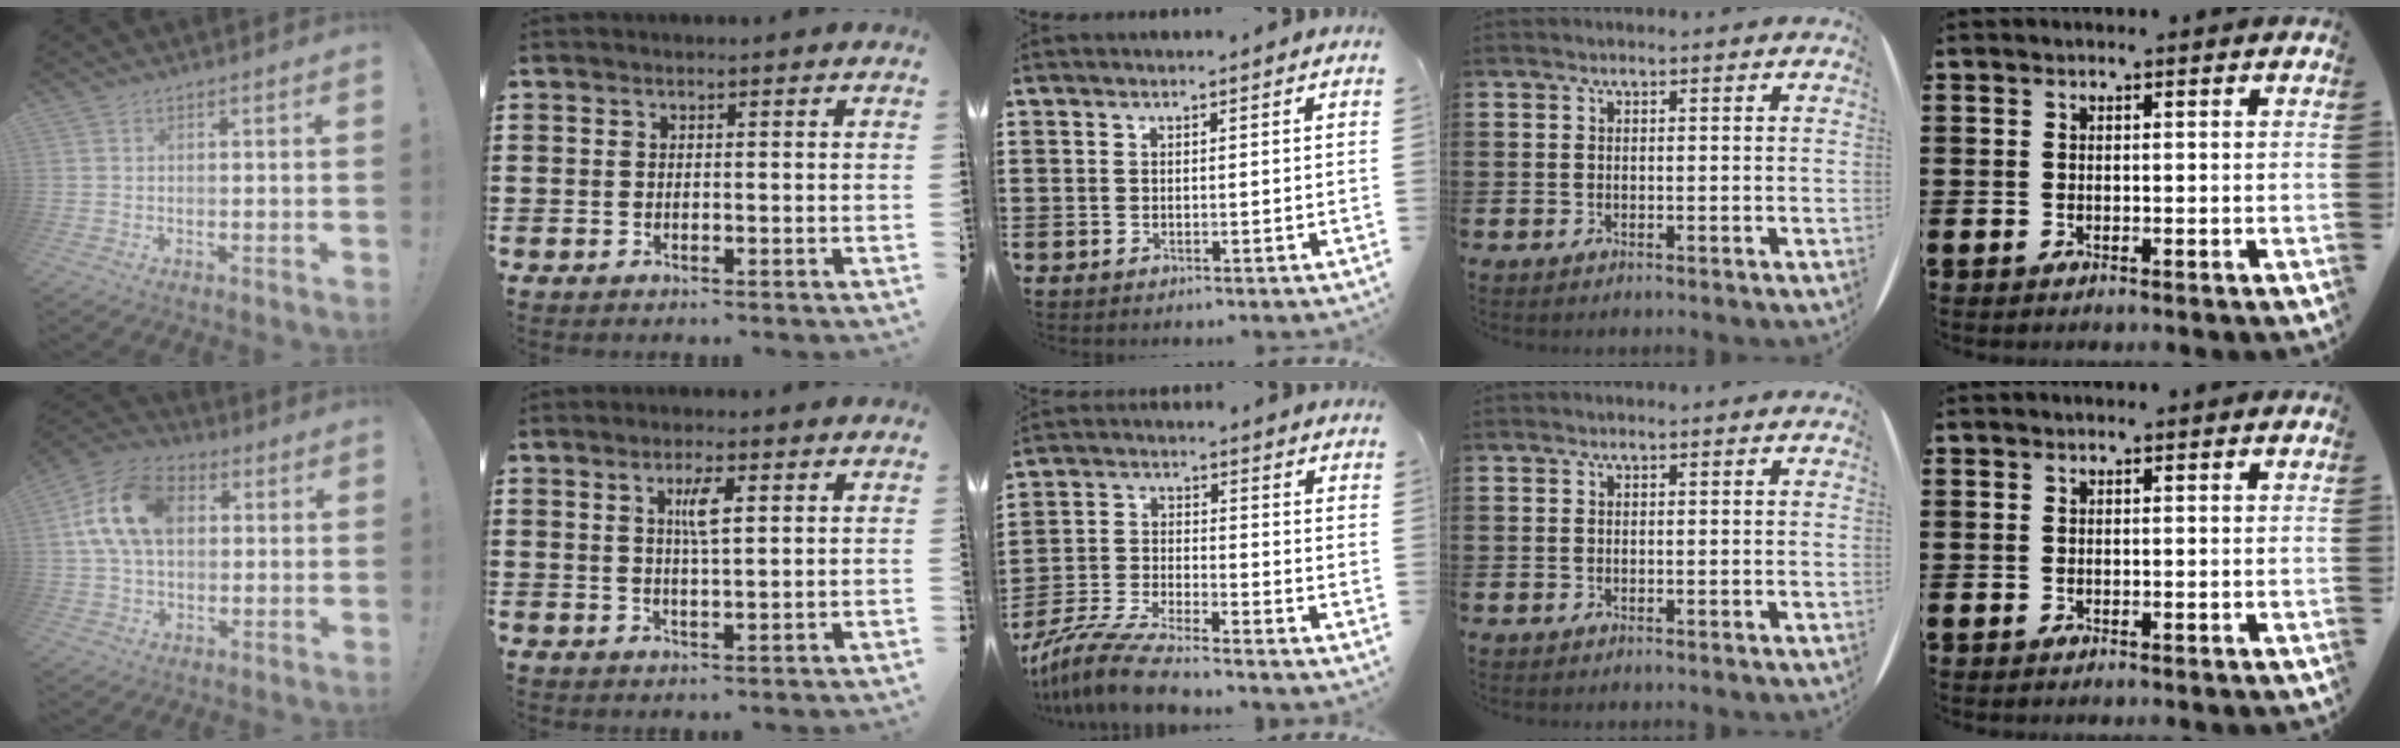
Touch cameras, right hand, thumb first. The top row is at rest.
{"thumb": {"total": 16.3, "force": [3.3, 11.2, 11.4], "torque": [-0.200, 0.008, 0.065]}, "index": {"total": 3.7, "force": [1.2, 0.7, 3.4], "torque": [-0.063, 0.004, 0.015]}, "middle": {"total": 8.1, "force": [-7.5, 0.4, 3.1], "torque": [-0.073, 0.000, -0.149]}}